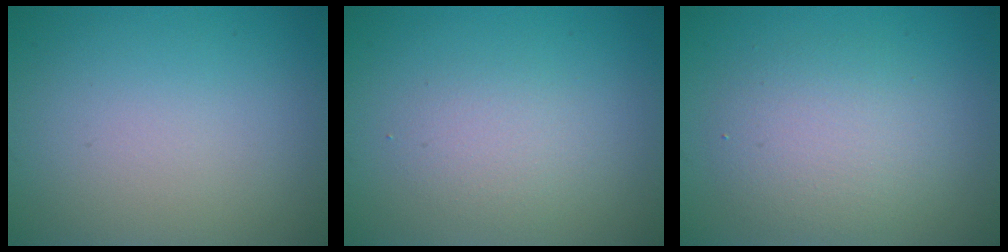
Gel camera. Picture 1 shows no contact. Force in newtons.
{"total": 2.0, "press": 2.0, "slide": 0.2}
{"total": 3.9, "press": 3.9, "slide": 0.2}